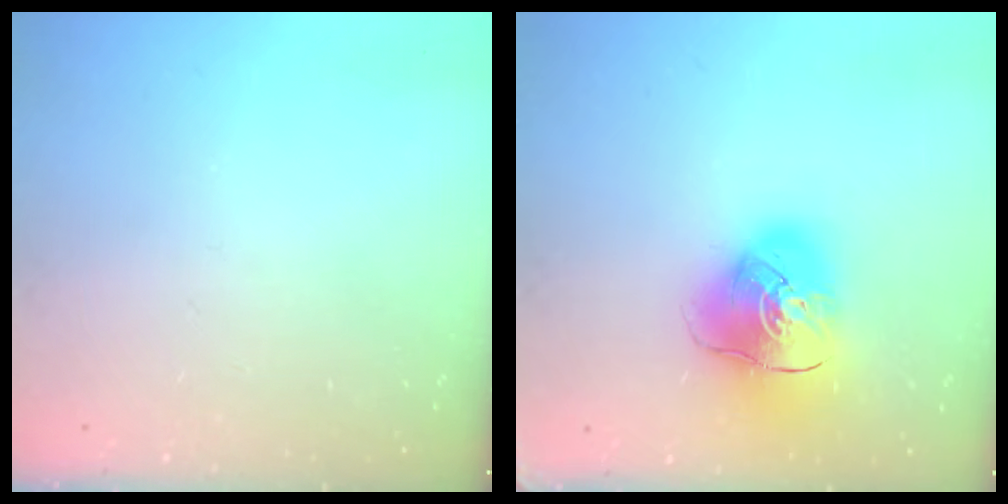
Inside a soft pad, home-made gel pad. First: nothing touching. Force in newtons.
{"total": 15.6, "press": 15.5, "slide": 2.4}